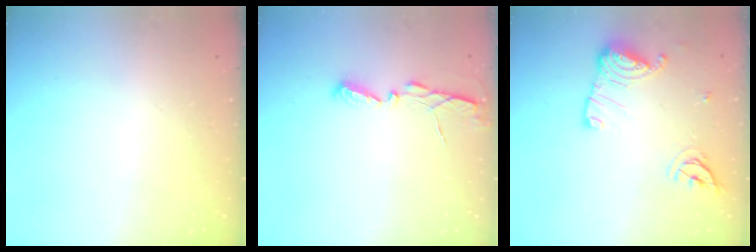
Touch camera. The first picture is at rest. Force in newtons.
{"total": 4.9, "press": 4.9, "slide": 0.3}
{"total": 12.8, "press": 12.8, "slide": 0.5}